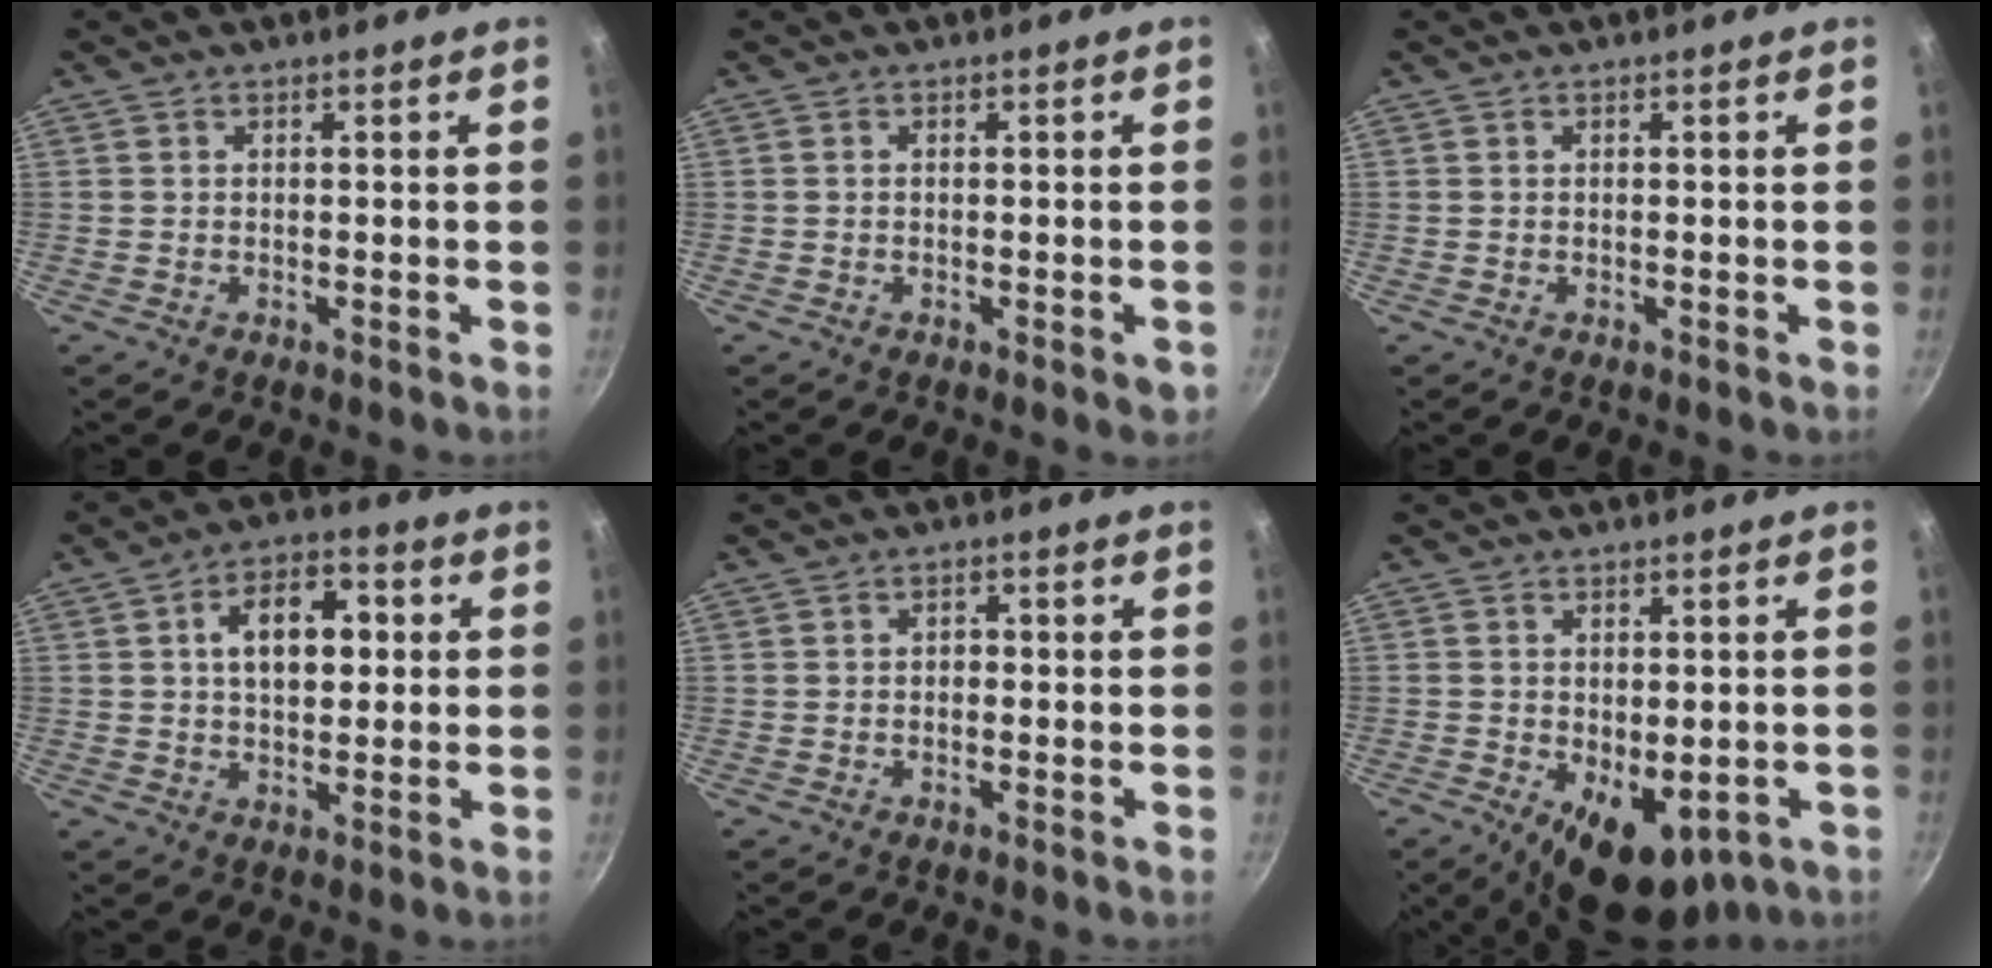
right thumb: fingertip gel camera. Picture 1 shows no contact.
{"total": 1.8, "force": [-0.7, 0.7, 1.5], "torque": [-0.022, 0.000, -0.011]}
{"total": 0.0}
{"total": 10.7, "force": [1.8, 6.6, 8.2], "torque": [-0.096, 0.013, 0.022]}
{"total": 1.4, "force": [-0.2, 1.0, 0.9], "torque": [-0.012, 0.005, -0.005]}
{"total": 10.5, "force": [-3.3, 6.0, 7.9], "torque": [-0.087, -0.010, -0.029]}